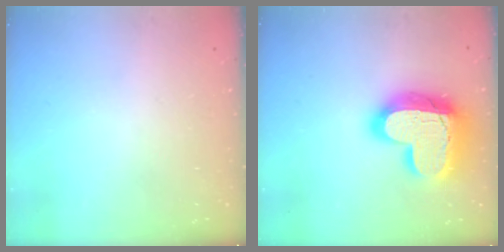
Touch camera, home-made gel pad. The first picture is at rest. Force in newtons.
{"total": 23.6, "press": 23.5, "slide": 2.0}